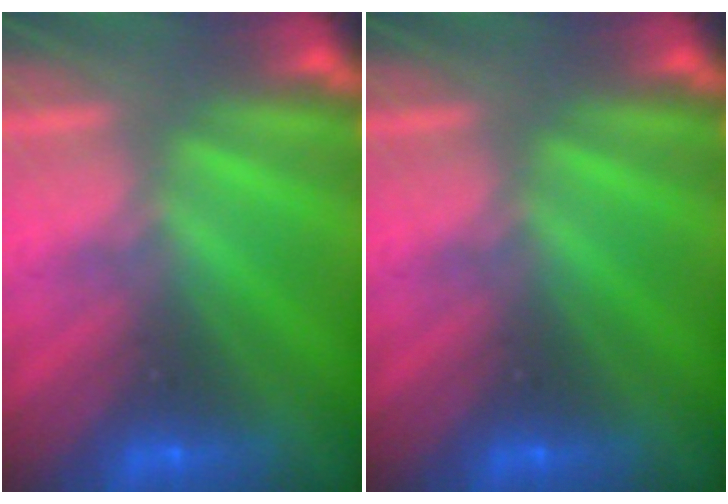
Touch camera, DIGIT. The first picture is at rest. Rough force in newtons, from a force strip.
{"total": 0.0}